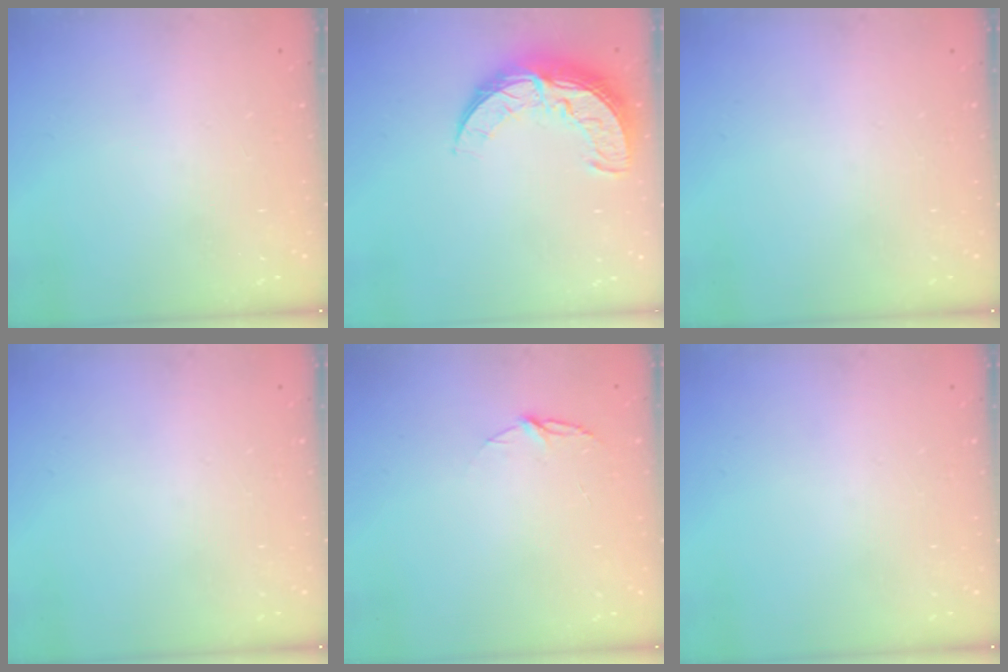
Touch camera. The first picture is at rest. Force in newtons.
{"total": 11.4, "press": 11.3, "slide": 0.8}
{"total": 0.0}
{"total": 0.0}
{"total": 4.8, "press": 4.8, "slide": 0.5}
{"total": 0.0}